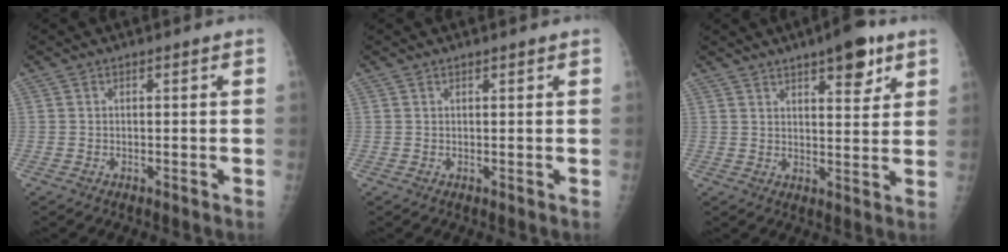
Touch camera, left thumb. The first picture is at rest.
{"total": 0.7, "force": [0.5, 0.2, 0.4], "torque": [-0.005, -0.002, 0.009]}
{"total": 8.9, "force": [5.4, 3.0, 6.4], "torque": [-0.070, -0.027, 0.076]}